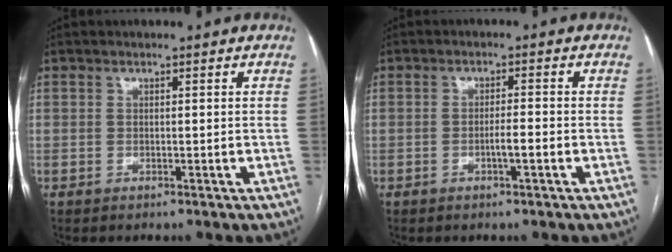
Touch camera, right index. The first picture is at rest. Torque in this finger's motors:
{"motor_torque": [0.43, -0.24, 0.16, 0.05]}